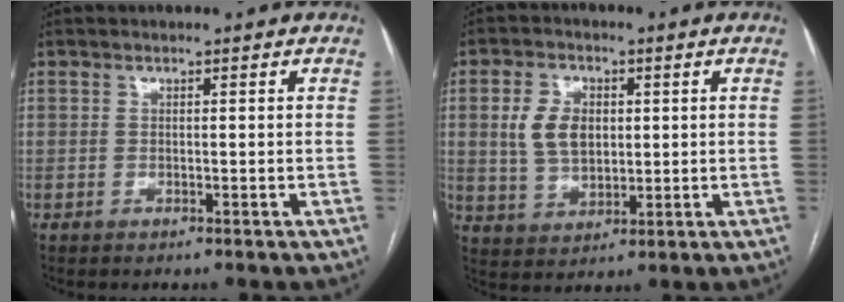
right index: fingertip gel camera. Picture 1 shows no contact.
{"total": 7.4, "force": [1.4, 5.0, 5.3], "torque": [-0.114, 0.012, 0.033]}